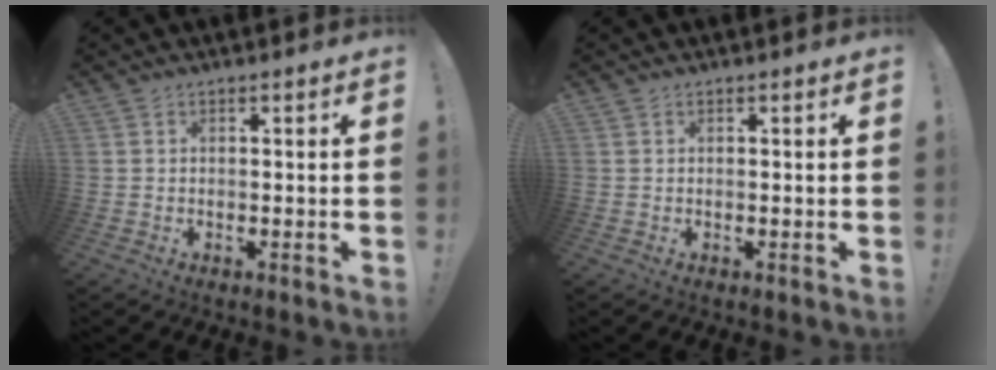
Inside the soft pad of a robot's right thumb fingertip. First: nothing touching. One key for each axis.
{"total": 0.0}